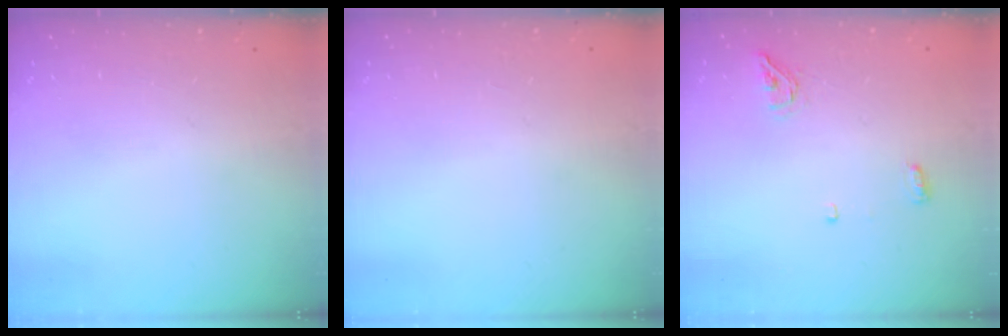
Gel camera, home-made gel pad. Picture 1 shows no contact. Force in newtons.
{"total": 1.0, "press": 0.8, "slide": 0.6}
{"total": 4.9, "press": 4.8, "slide": 1.0}